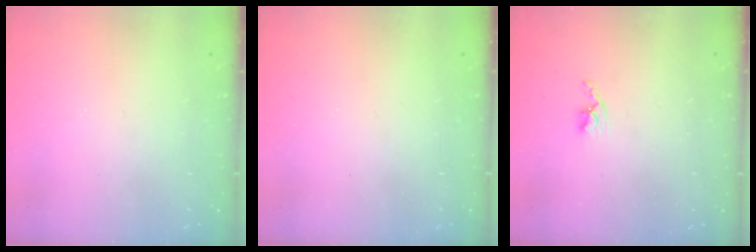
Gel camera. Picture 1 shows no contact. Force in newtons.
{"total": 0.0}
{"total": 2.5, "press": 2.5, "slide": 0.4}